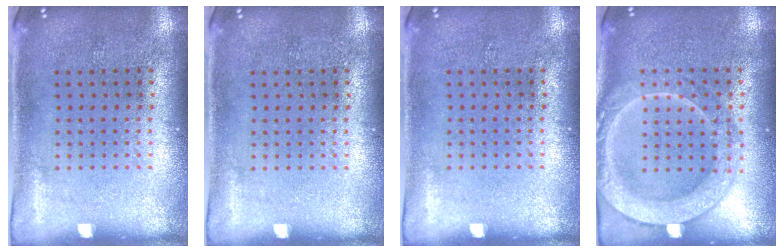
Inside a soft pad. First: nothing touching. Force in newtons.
{"total": 0.0}
{"total": 0.0}
{"total": 2.0, "press": 2.0, "slide": 0.3}